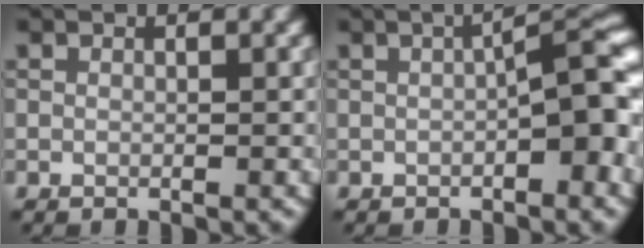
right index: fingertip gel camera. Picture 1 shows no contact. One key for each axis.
{"total": 5.7, "fx": -1.0, "fy": 1.4, "fz": 5.5, "tx": -0.071, "ty": 0.017, "tz": -0.018}